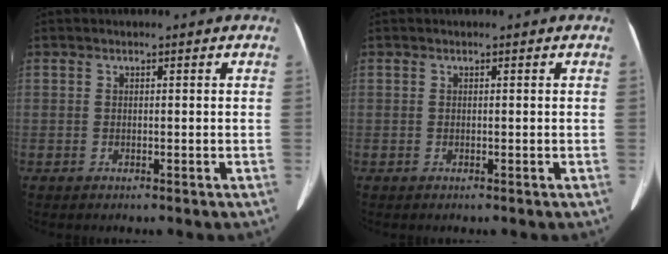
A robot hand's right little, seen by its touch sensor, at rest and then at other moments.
{"total": 0.0}